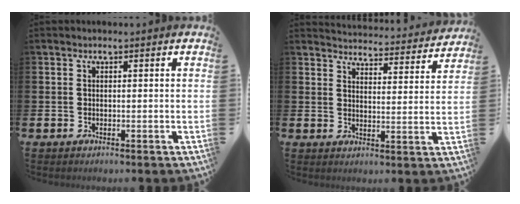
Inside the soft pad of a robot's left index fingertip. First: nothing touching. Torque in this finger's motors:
{"motor_torque": [0.93, -1.21, 0.02, 0.00]}